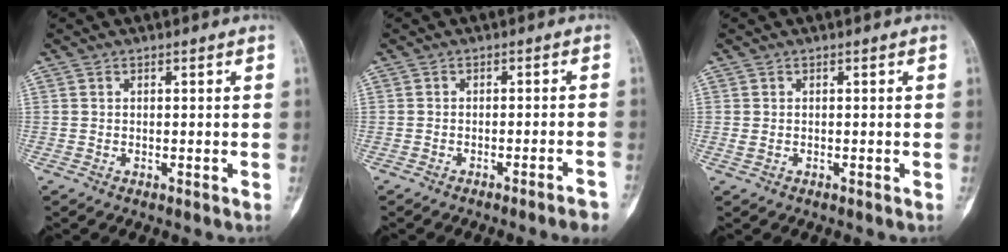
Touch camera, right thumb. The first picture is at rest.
{"total": 4.8, "force": [-3.7, -0.1, 3.1], "torque": [-0.036, 0.023, -0.042]}
{"total": 0.7, "force": [0.0, 0.5, 0.5], "torque": [-0.016, 0.003, 0.003]}